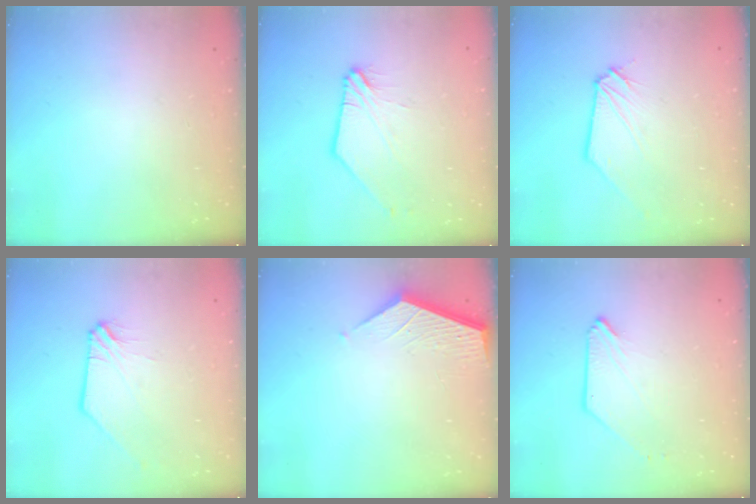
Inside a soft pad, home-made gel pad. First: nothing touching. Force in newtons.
{"total": 2.4, "press": 2.4, "slide": 0.5}
{"total": 0.0}
{"total": 0.9, "press": 0.9, "slide": 0.1}
{"total": 3.7, "press": 3.7, "slide": 0.4}
{"total": 0.0}